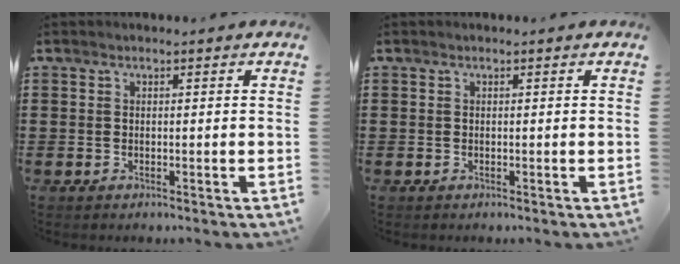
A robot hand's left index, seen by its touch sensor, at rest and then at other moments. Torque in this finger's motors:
{"motor_torque": [-0.04, -0.04, 0.00, -0.01]}